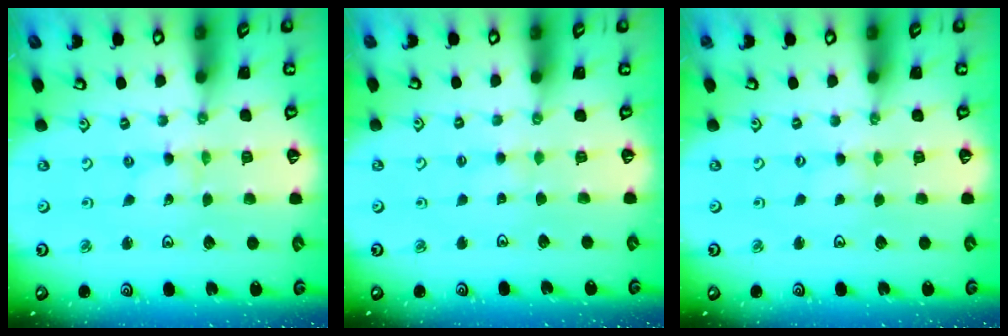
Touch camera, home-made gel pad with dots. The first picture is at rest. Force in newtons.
{"total": 1.0, "press": 1.0, "slide": 0.3}
{"total": 0.0}